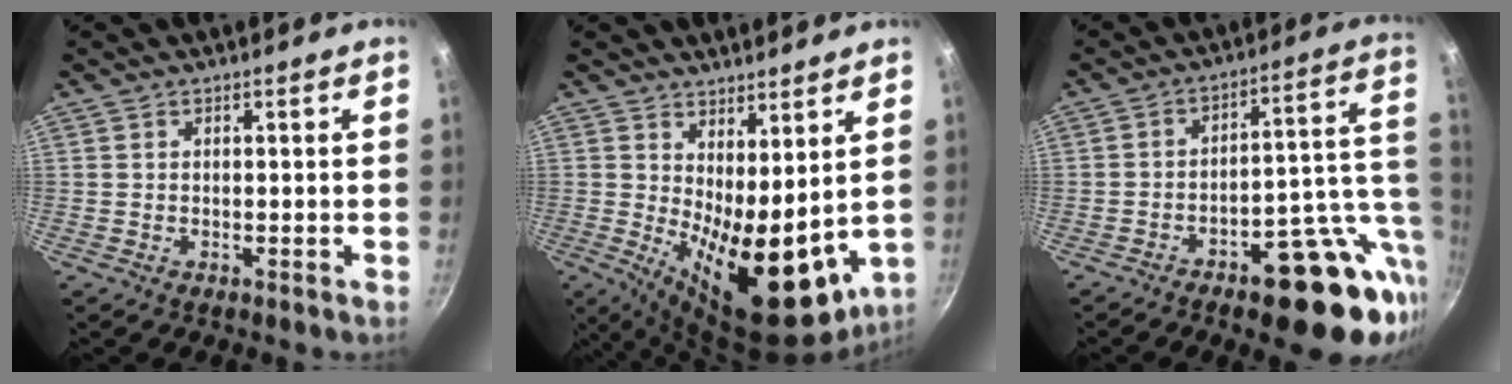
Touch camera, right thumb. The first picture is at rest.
{"total": 16.1, "force": [1.7, 6.9, 14.4], "torque": [-0.176, -0.029, 0.044]}
{"total": 19.9, "force": [-6.7, 8.6, 16.6], "torque": [-0.169, 0.035, -0.084]}